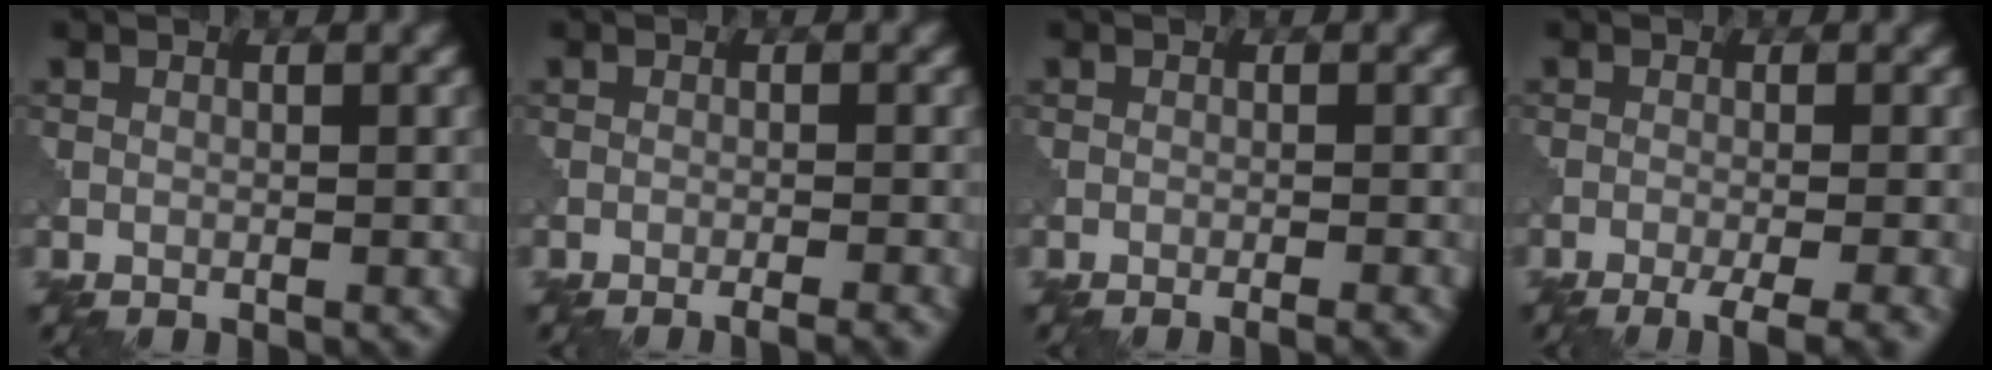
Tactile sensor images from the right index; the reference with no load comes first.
{"total": 2.3, "force": [-1.4, 0.4, 1.8], "torque": [-0.016, 0.003, -0.027]}
{"total": 1.5, "force": [-0.8, 0.3, 1.2], "torque": [-0.008, 0.000, -0.016]}
{"total": 4.9, "force": [-2.7, 1.2, 4.0], "torque": [-0.050, -0.002, -0.042]}